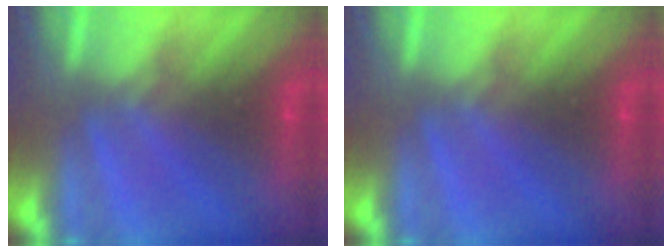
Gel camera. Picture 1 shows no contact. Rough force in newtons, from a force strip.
{"total": 0.0}